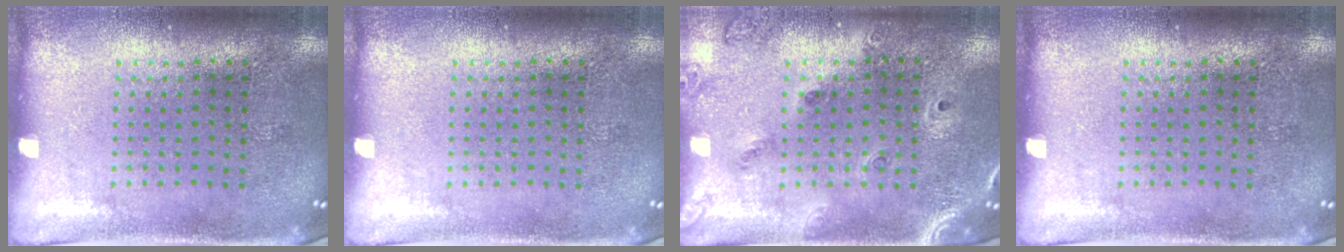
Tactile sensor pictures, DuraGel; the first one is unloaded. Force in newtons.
{"total": 0.0}
{"total": 1.5, "press": 1.4, "slide": 0.7}
{"total": 0.0}